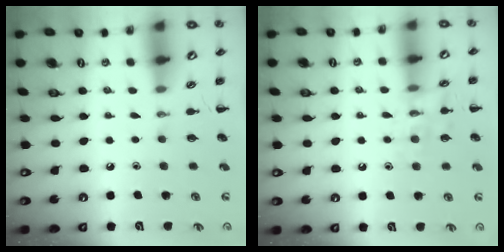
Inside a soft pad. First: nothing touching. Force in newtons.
{"total": 10.8, "press": 10.7, "slide": 0.6}